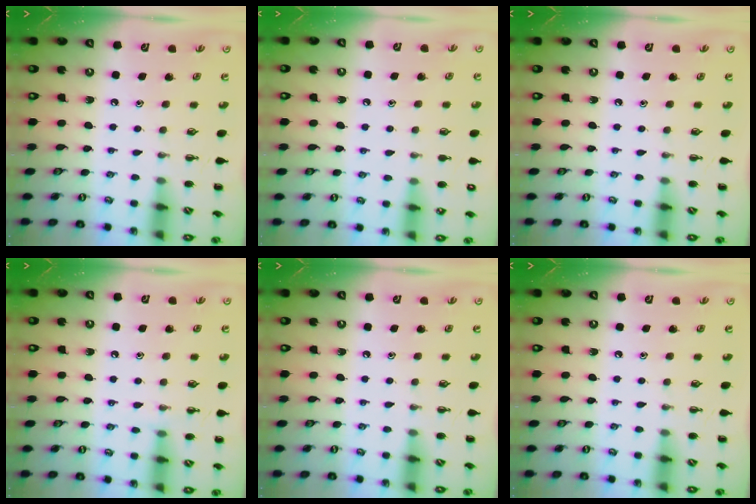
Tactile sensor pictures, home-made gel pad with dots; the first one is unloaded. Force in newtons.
{"total": 6.9, "press": 6.5, "slide": 2.3}
{"total": 0.0}
{"total": 5.9, "press": 5.5, "slide": 1.9}
{"total": 0.0}
{"total": 0.0}